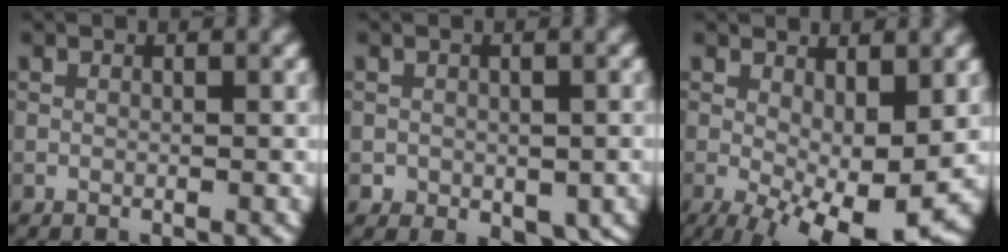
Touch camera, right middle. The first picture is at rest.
{"total": 3.4, "force": [-0.9, 2.6, 2.0], "torque": [-0.018, -0.014, -0.011]}
{"total": 10.0, "force": [-2.0, 3.9, 9.0], "torque": [-0.141, -0.012, -0.022]}